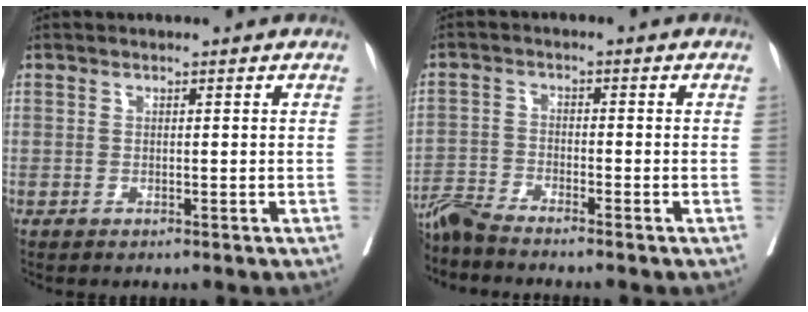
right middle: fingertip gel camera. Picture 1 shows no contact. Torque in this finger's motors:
{"motor_torque": [1.03, -1.11, 0.24, 0.12]}